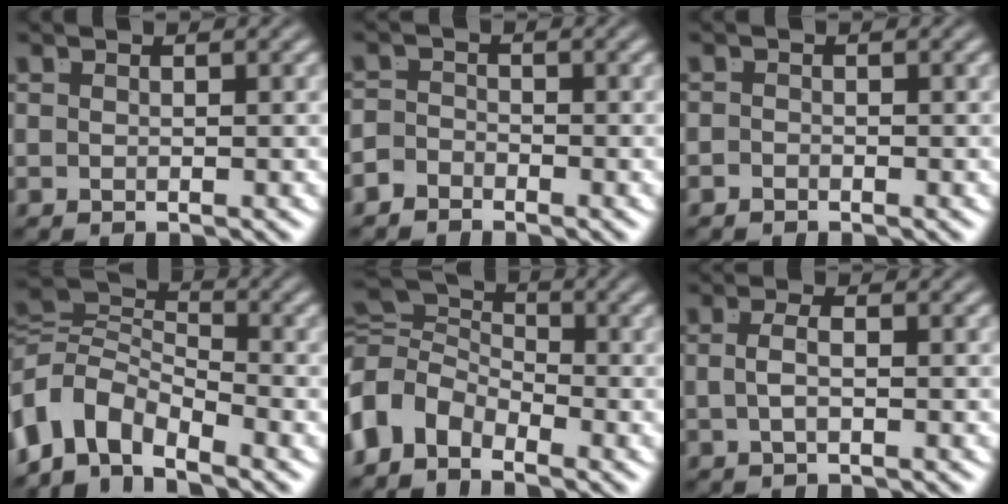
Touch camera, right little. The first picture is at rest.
{"total": 2.0, "force": [-1.9, 0.7, 0.0], "torque": [0.004, -0.016, -0.031]}
{"total": 1.0, "force": [-0.8, -0.4, -0.3], "torque": [0.007, -0.012, -0.010]}
{"total": 9.5, "force": [-1.9, 7.4, 5.7], "torque": [-0.128, -0.035, -0.031]}
{"total": 9.7, "force": [0.3, 7.9, 5.6], "torque": [-0.118, -0.020, -0.002]}
{"total": 1.5, "force": [-0.4, -0.1, 1.4], "torque": [-0.031, -0.009, 0.000]}